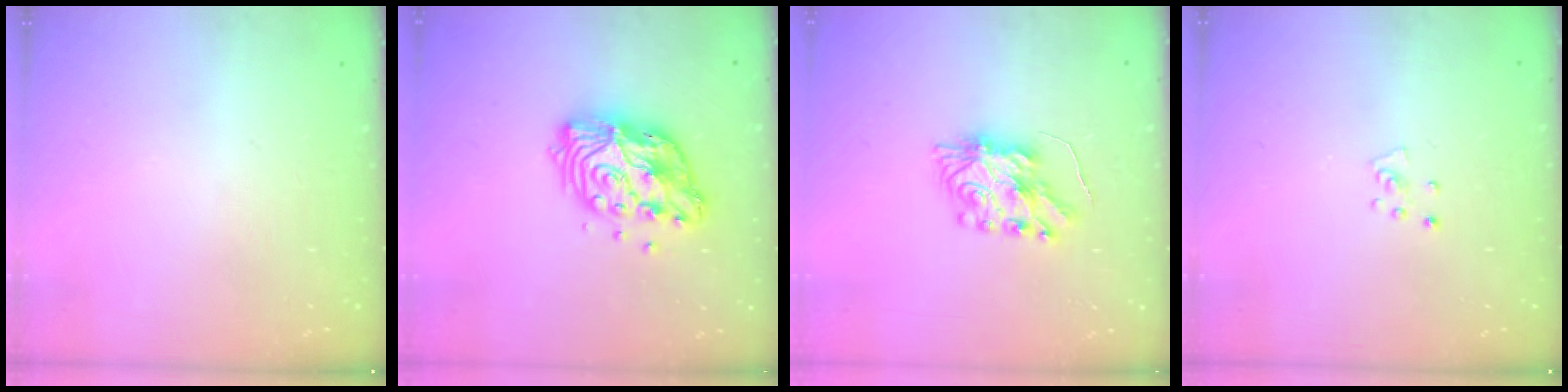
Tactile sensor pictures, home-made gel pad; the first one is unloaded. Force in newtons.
{"total": 12.8, "press": 12.8, "slide": 1.0}
{"total": 8.1, "press": 8.1, "slide": 0.6}
{"total": 3.1, "press": 3.1, "slide": 0.3}